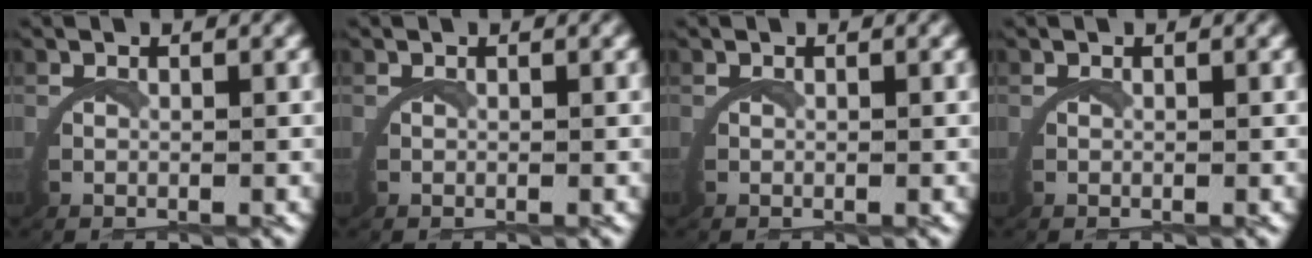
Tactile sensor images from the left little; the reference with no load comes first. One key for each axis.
{"total": 0.0}
{"total": 0.0}
{"total": 0.0}